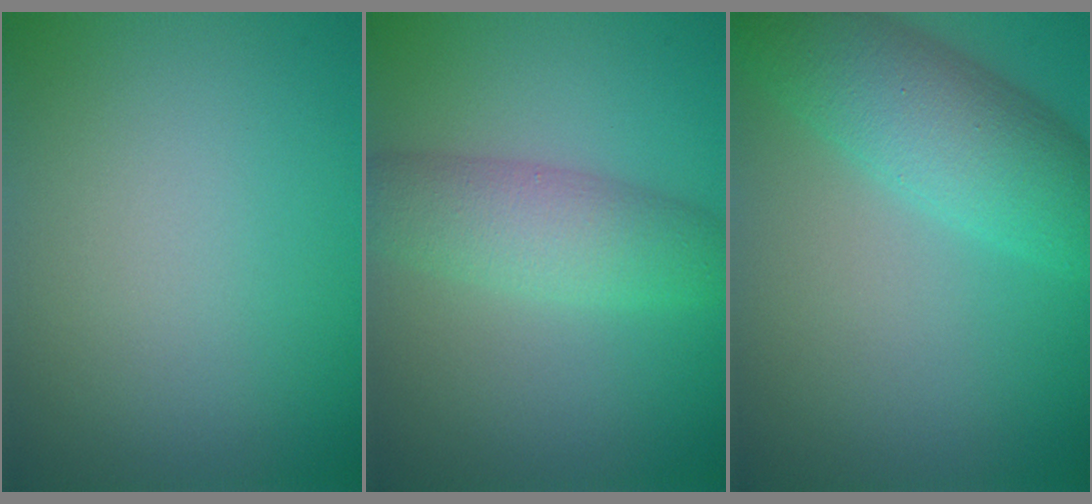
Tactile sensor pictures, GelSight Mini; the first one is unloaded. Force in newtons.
{"total": 4.7, "press": 4.7, "slide": 0.1}
{"total": 6.9, "press": 6.9, "slide": 0.2}